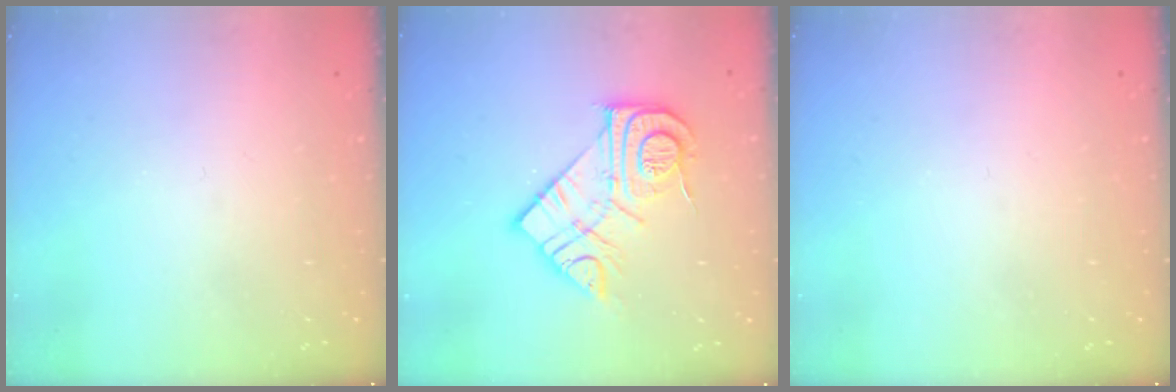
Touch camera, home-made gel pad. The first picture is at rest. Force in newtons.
{"total": 14.3, "press": 14.3, "slide": 0.8}
{"total": 0.0}